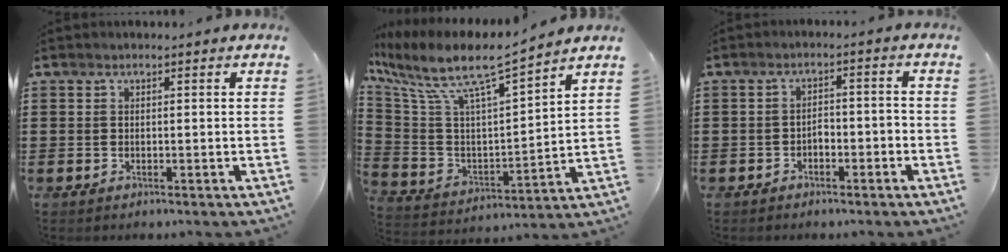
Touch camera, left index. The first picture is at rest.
{"total": 9.7, "force": [7.4, 1.6, 6.0], "torque": [-0.147, -0.050, 0.120]}
{"total": 2.3, "force": [-1.6, 1.0, 1.4], "torque": [-0.031, 0.006, -0.036]}